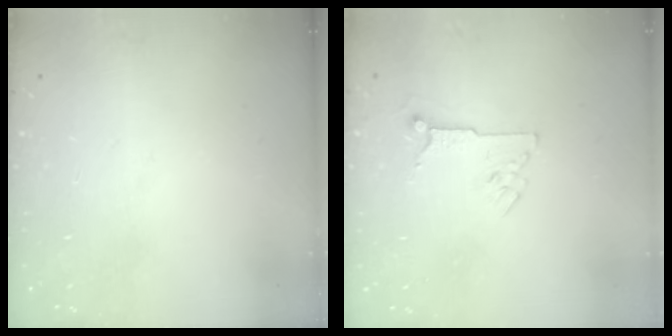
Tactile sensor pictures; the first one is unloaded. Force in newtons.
{"total": 6.3, "press": 6.3, "slide": 0.5}